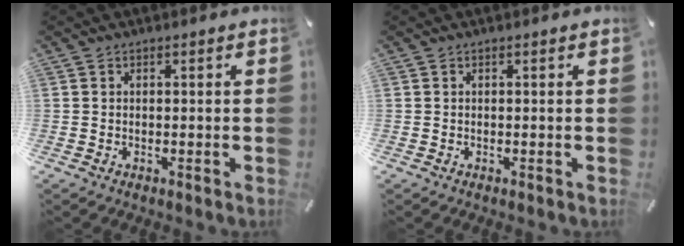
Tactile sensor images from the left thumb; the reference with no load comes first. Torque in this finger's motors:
{"motor_torque": [0.00, 0.00, -0.03, -0.04, 0.00]}